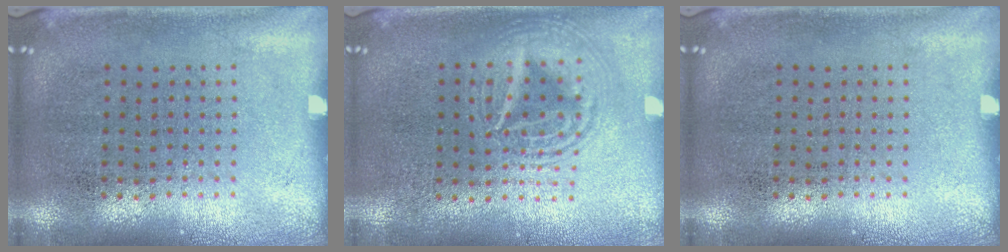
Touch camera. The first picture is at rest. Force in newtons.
{"total": 2.7, "press": 2.7, "slide": 0.2}
{"total": 0.0}